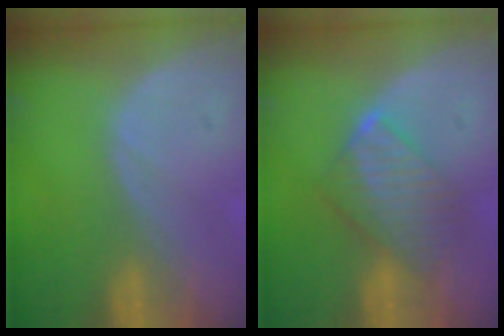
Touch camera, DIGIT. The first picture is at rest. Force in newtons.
{"total": 6.4, "press": 6.4, "slide": 0.8}